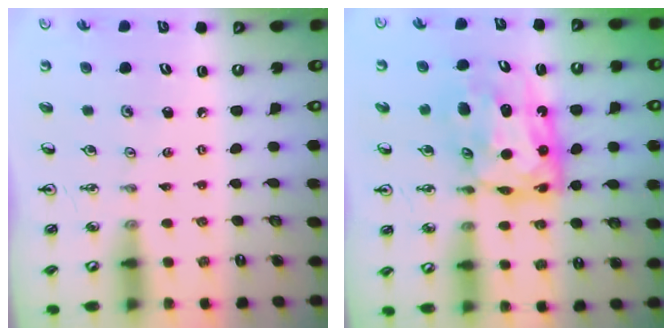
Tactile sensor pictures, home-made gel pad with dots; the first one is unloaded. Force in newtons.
{"total": 10.7, "press": 10.6, "slide": 1.1}